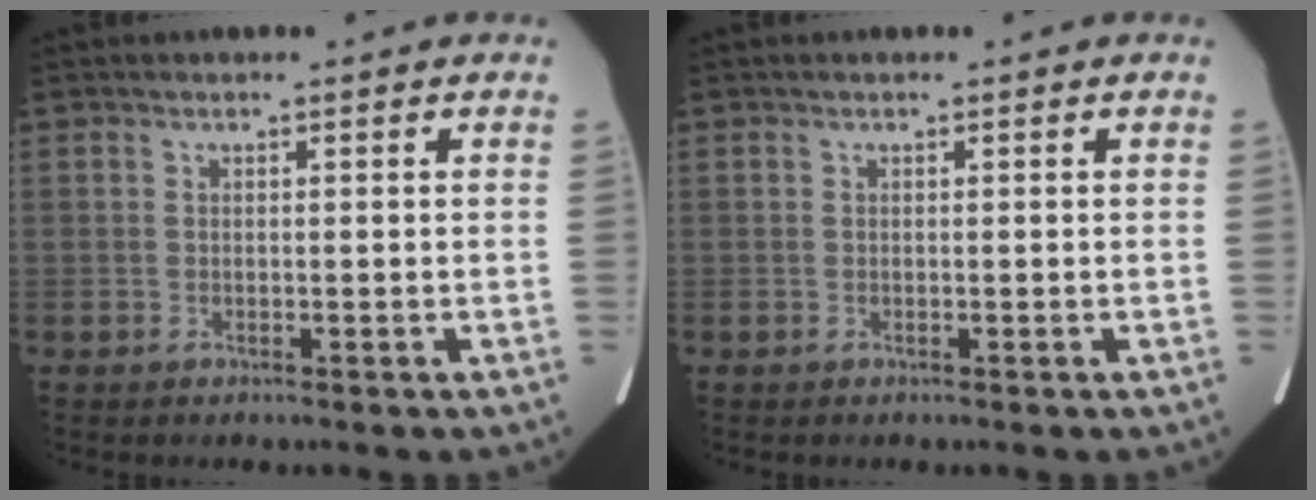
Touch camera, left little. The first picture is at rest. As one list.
[{"total": 0.0}]